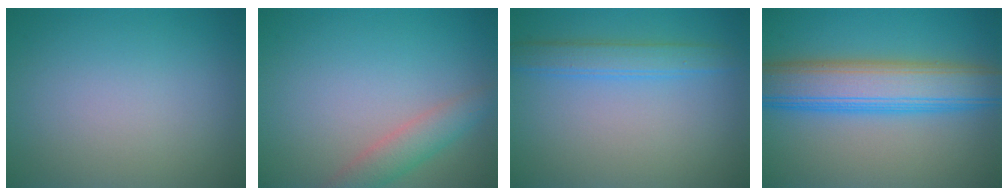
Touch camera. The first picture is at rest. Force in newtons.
{"total": 2.9, "press": 2.9, "slide": 0.1}
{"total": 2.7, "press": 2.7, "slide": 0.1}
{"total": 8.2, "press": 8.2, "slide": 0.1}